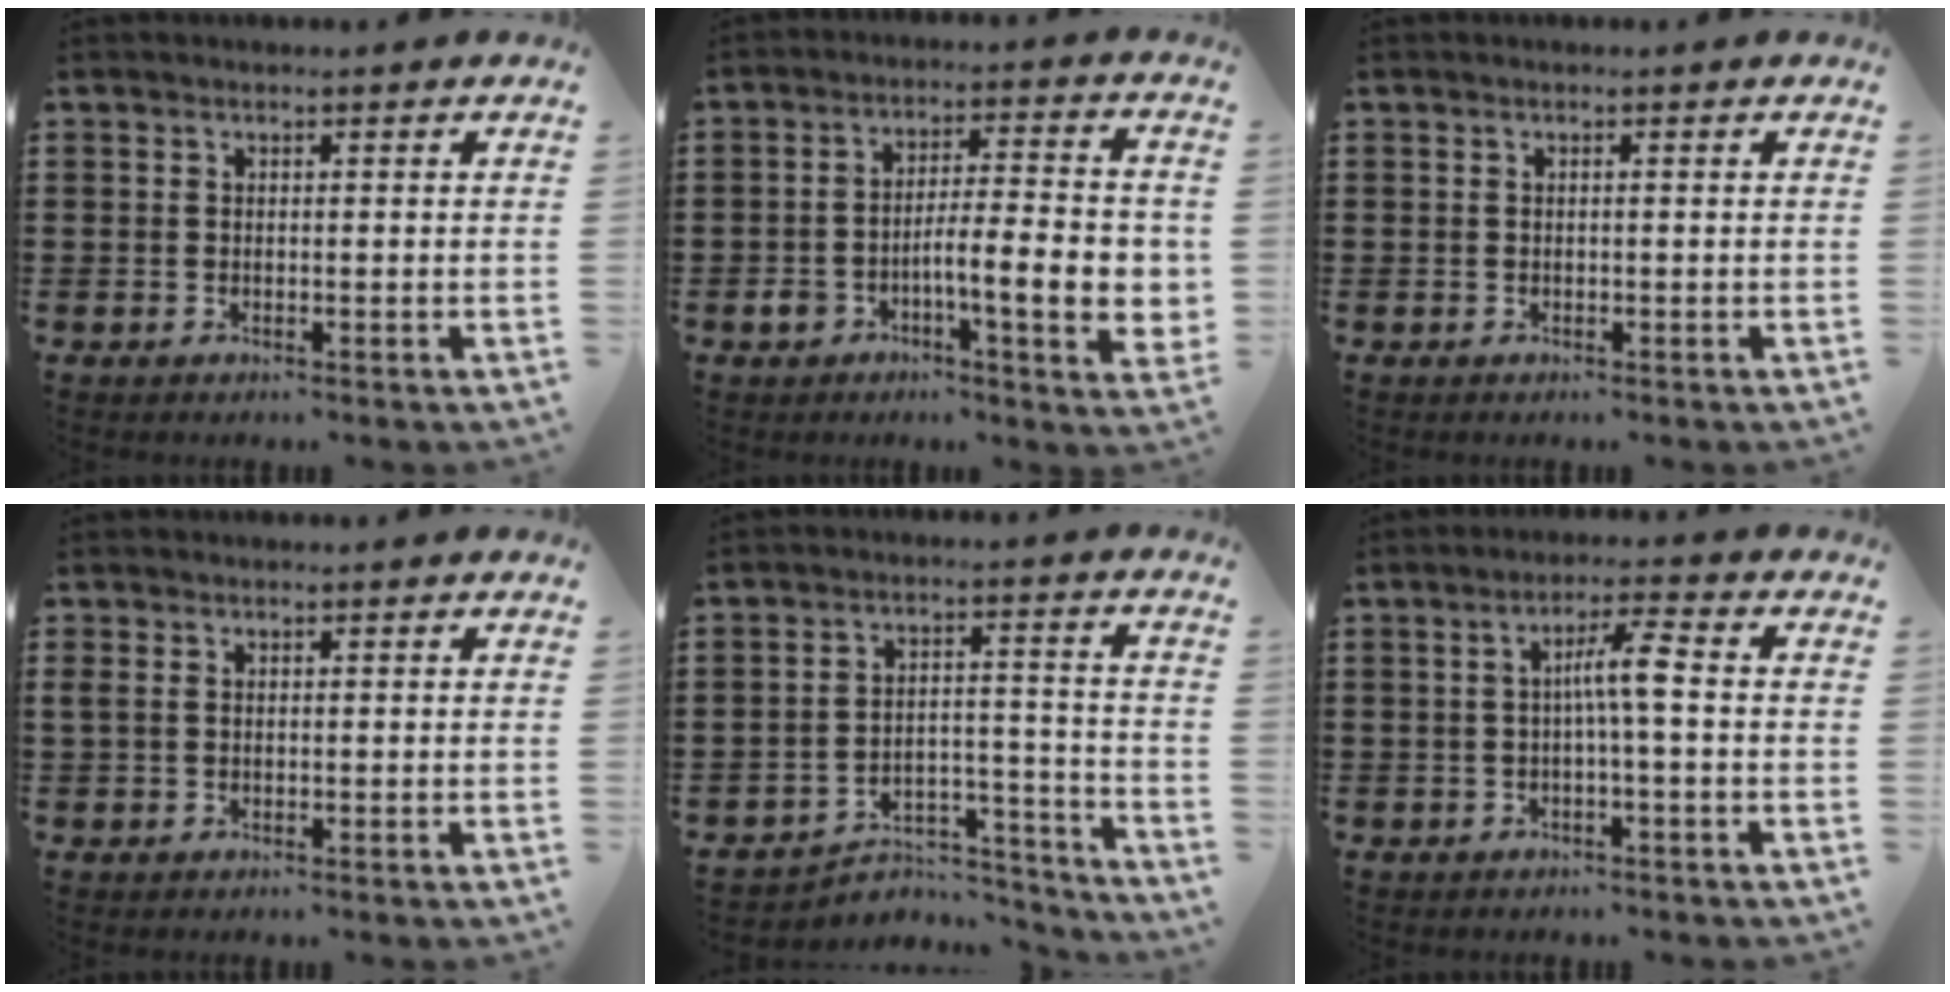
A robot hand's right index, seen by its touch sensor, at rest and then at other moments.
{"total": 10.1, "force": [-3.0, 3.3, 9.0], "torque": [-0.144, 0.002, -0.054]}
{"total": 0.0}
{"total": 0.9, "force": [0.2, 0.5, 0.7], "torque": [-0.016, 0.004, 0.003]}
{"total": 5.2, "force": [-4.8, 1.6, 1.3], "torque": [-0.022, 0.012, -0.094]}
{"total": 5.0, "force": [-0.4, 0.2, 5.0], "torque": [-0.094, 0.005, -0.013]}